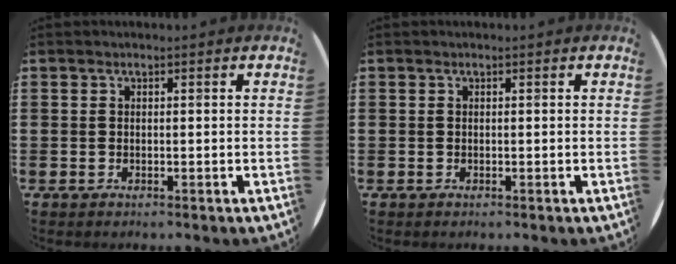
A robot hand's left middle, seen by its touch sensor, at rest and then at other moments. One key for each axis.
{"total": 0.0}